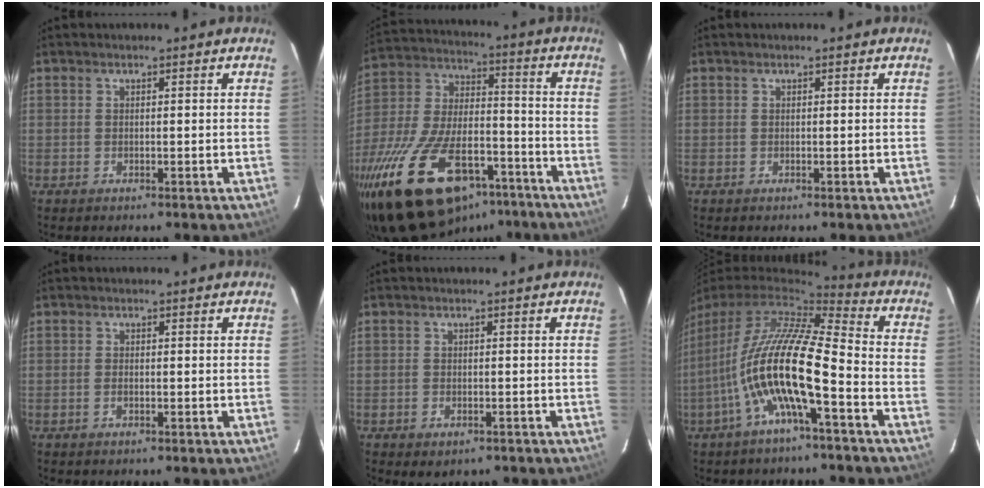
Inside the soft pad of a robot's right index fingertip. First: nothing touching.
{"total": 30.7, "force": [-18.7, 14.7, 19.5], "torque": [-0.392, -0.019, -0.288]}
{"total": 0.0}
{"total": 1.0, "force": [-0.4, 0.5, 0.8], "torque": [-0.017, 0.001, -0.007]}
{"total": 3.6, "force": [-2.1, 2.3, 1.9], "torque": [-0.040, -0.009, -0.024]}
{"total": 15.9, "force": [-5.1, 2.7, 14.9], "torque": [-0.270, -0.012, -0.103]}